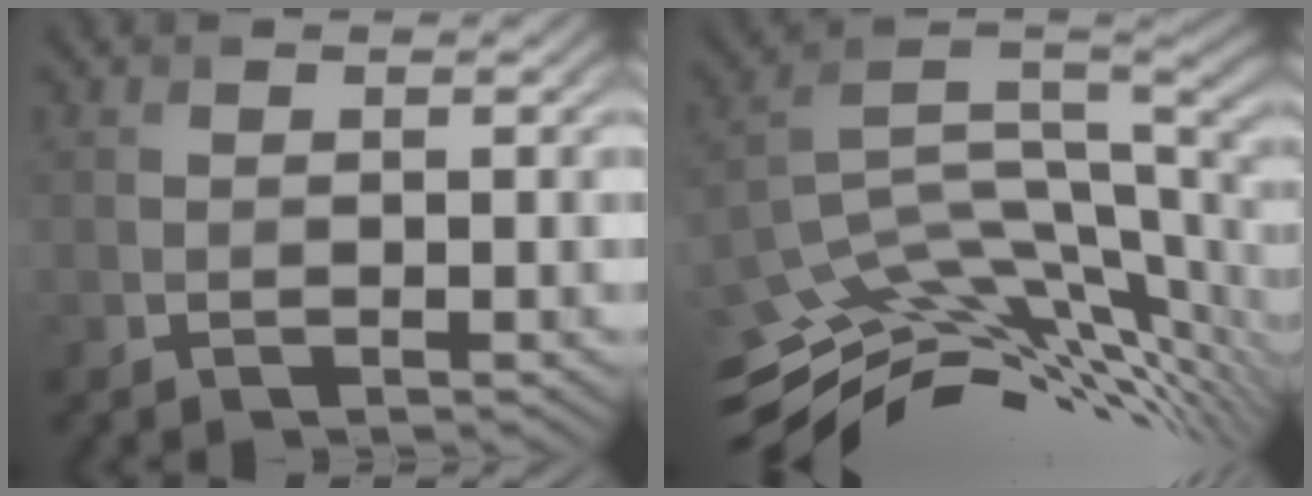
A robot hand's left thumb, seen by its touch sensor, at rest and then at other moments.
{"total": 12.1, "force": [-5.4, 5.0, 9.6], "torque": [-0.203, -0.007, -0.091]}